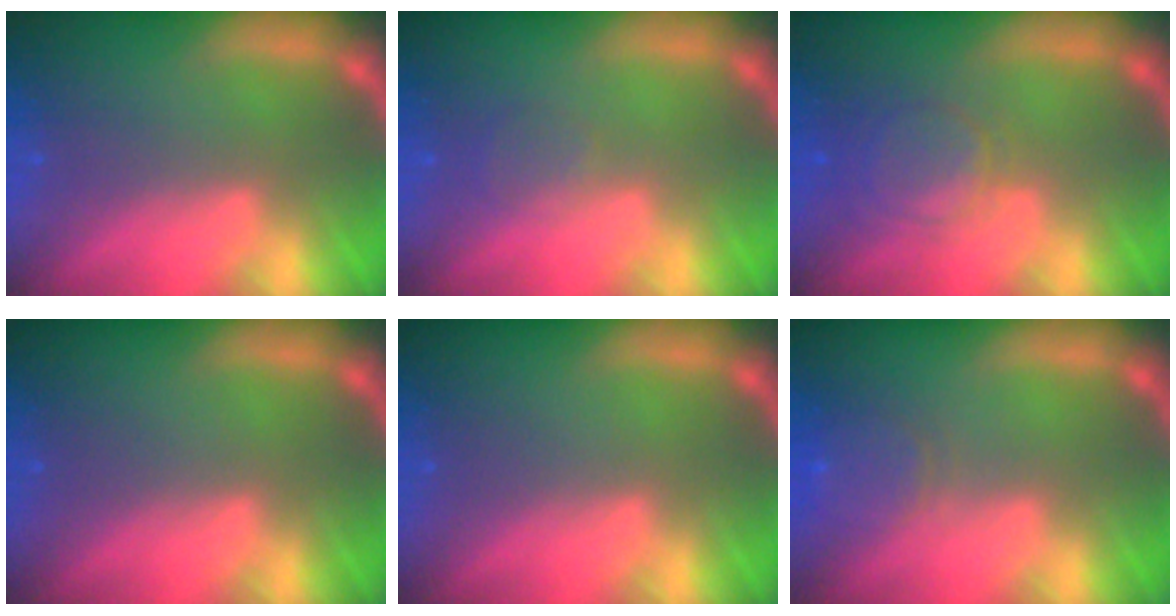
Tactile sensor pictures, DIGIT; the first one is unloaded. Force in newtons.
{"total": 1.5}
{"total": 4.5}
{"total": 0.0}
{"total": 0.0}
{"total": 3.5}